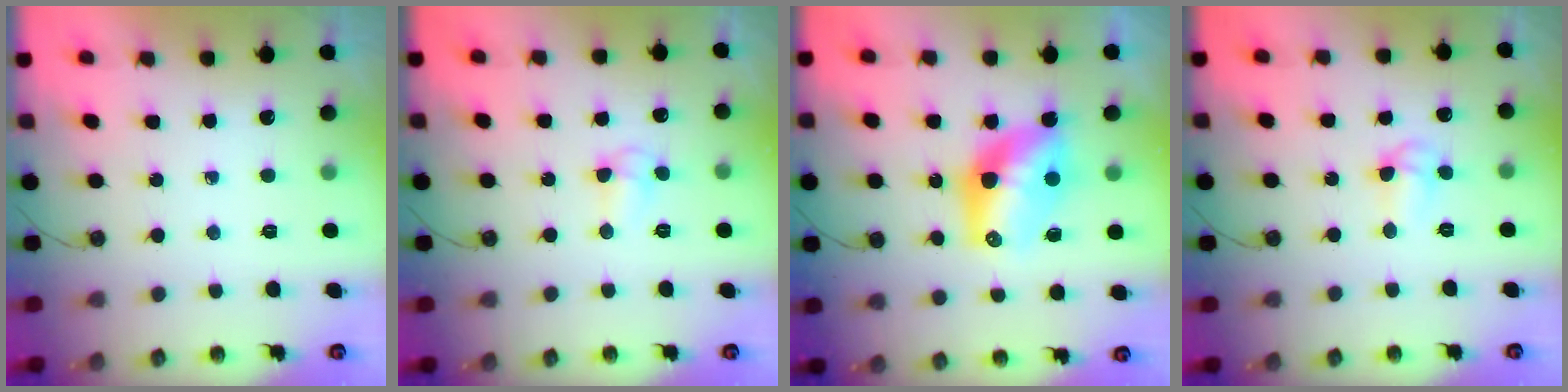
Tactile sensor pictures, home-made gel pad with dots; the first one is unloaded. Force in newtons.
{"total": 5.4, "press": 5.3, "slide": 0.8}
{"total": 11.7, "press": 11.7, "slide": 0.9}
{"total": 5.4, "press": 5.4, "slide": 0.6}